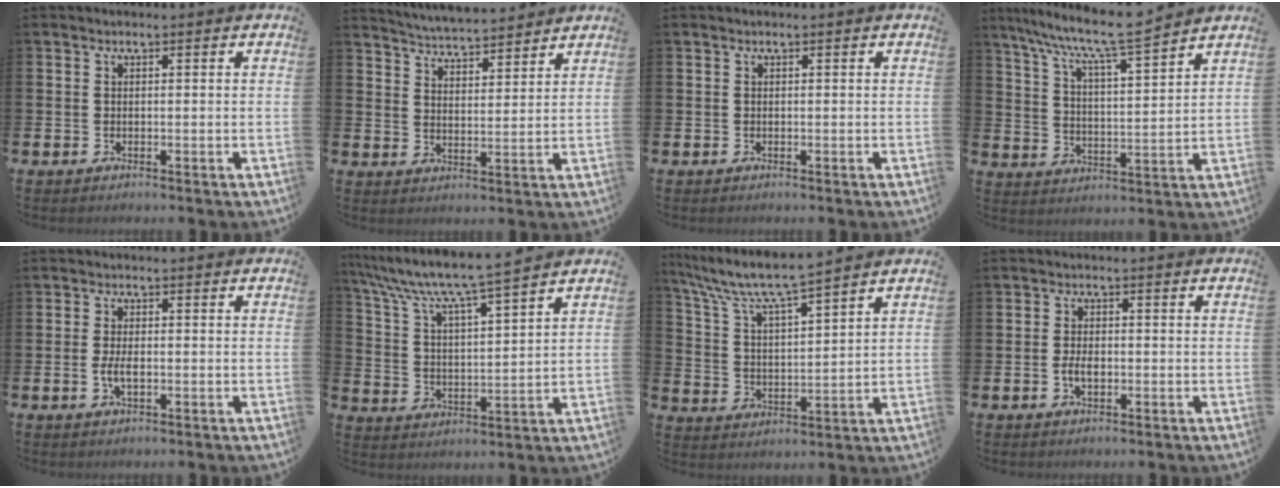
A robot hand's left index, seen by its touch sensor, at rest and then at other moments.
{"total": 5.0, "force": [5.0, 0.3, 0.2], "torque": [-0.023, -0.032, 0.088]}
{"total": 0.0}
{"total": 9.4, "force": [8.7, 0.2, 3.5], "torque": [-0.096, -0.058, 0.149]}
{"total": 2.5, "force": [-0.5, 1.2, 2.2], "torque": [-0.037, 0.000, -0.010]}
{"total": 8.0, "force": [7.3, 0.0, 3.1], "torque": [-0.094, -0.052, 0.122]}
{"total": 7.9, "force": [7.2, 0.4, 3.1], "torque": [-0.092, -0.044, 0.123]}
{"total": 2.6, "force": [-0.6, 1.4, 2.1], "torque": [-0.027, -0.002, -0.014]}